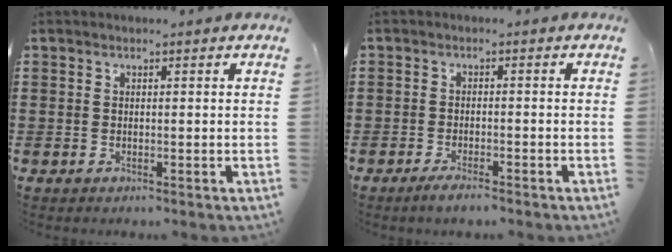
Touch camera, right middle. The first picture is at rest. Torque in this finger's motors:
{"motor_torque": [0.81, 0.38, 0.02, 0.06]}